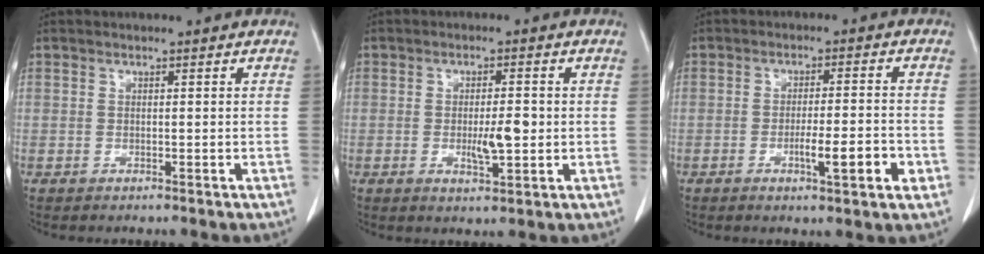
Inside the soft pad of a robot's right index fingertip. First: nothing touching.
{"total": 4.7, "force": [-0.5, 1.1, 4.5], "torque": [-0.076, -0.004, -0.005]}
{"total": 6.7, "force": [-2.4, 0.7, 6.2], "torque": [-0.093, -0.002, -0.033]}